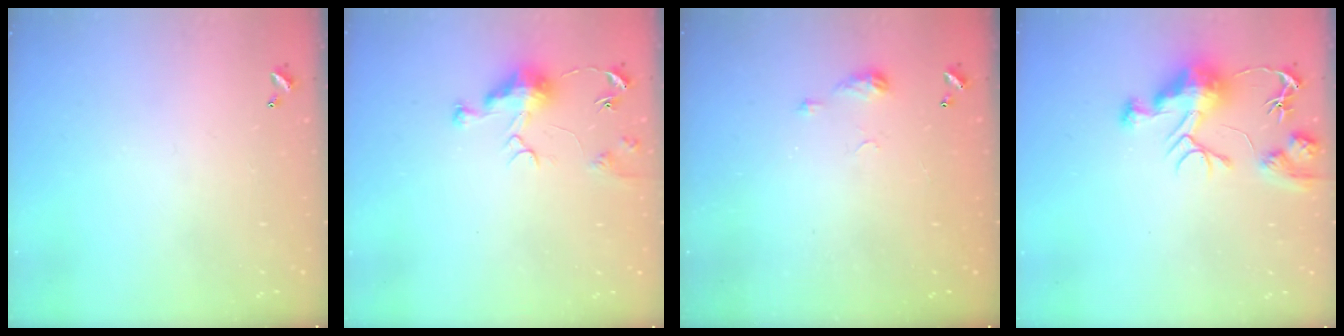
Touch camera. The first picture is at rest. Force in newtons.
{"total": 7.0, "press": 7.0, "slide": 0.7}
{"total": 5.4, "press": 5.3, "slide": 0.8}
{"total": 12.3, "press": 12.3, "slide": 1.1}